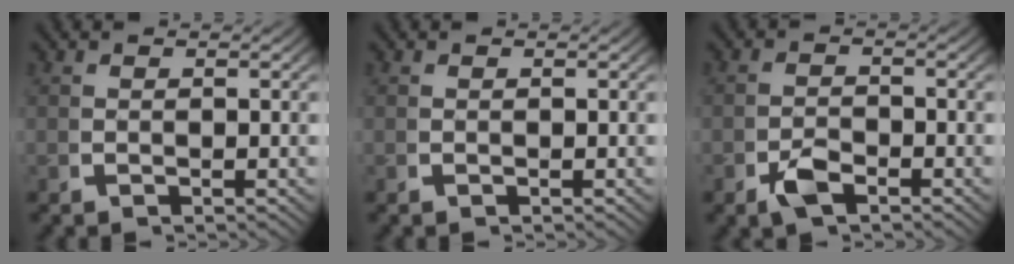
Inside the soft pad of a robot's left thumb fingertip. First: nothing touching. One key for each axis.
{"total": 0.0}
{"total": 2.4, "fx": -1.5, "fy": 1.2, "fz": 1.4, "tx": -0.029, "ty": -0.006, "tz": -0.028}